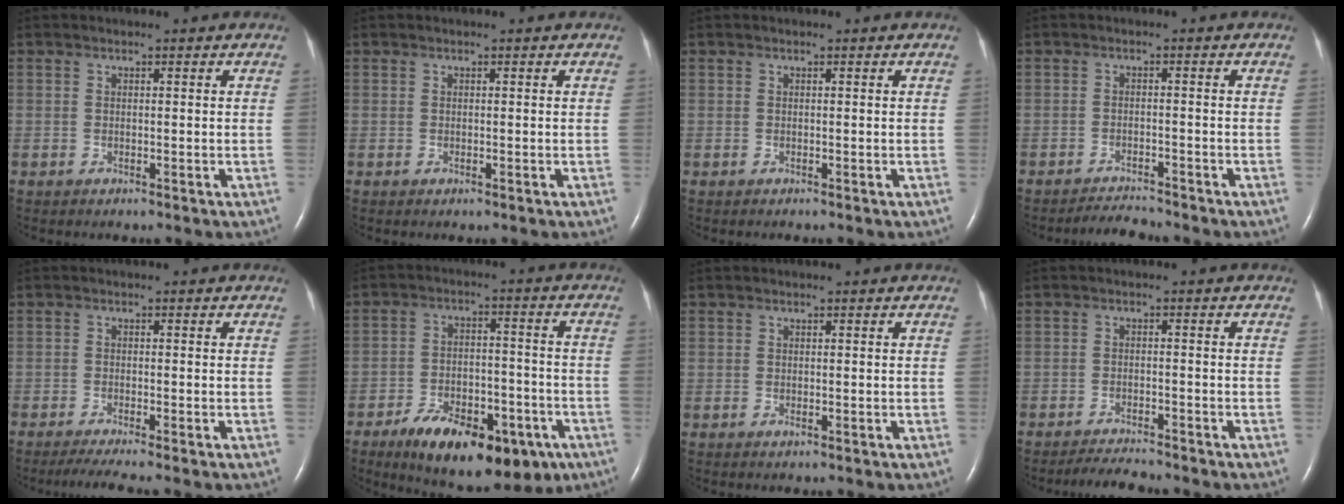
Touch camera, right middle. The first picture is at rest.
{"total": 0.0}
{"total": 0.0}
{"total": 2.9, "force": [-2.9, -0.3, 0.0], "torque": [-0.008, -0.017, -0.047]}
{"total": 3.9, "force": [-3.1, -0.3, 2.3], "torque": [-0.043, -0.011, -0.057]}
{"total": 17.0, "force": [-10.1, 7.5, 11.4], "torque": [-0.155, 0.003, -0.148]}
{"total": 0.0}
{"total": 3.9, "force": [-3.8, 0.1, 0.9], "torque": [-0.021, -0.016, -0.063]}